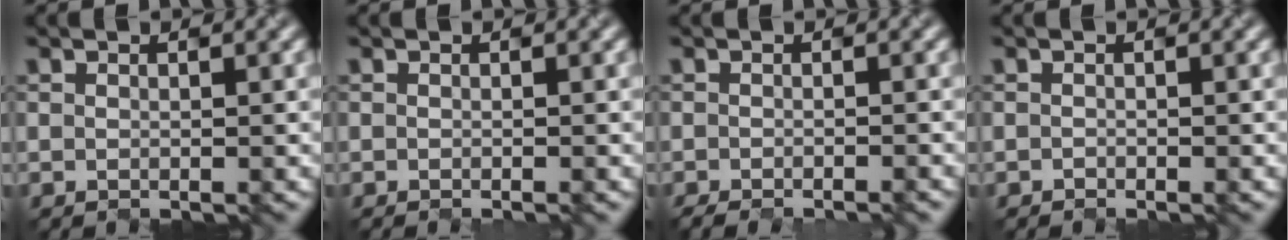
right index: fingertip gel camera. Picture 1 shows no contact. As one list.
[{"total": 0.5, "force": [0.0, 0.3, 0.4], "torque": [0.005, 0.000, -0.011]}, {"total": 1.8, "force": [-1.3, 0.4, 1.3], "torque": [0.003, 0.001, -0.012]}, {"total": 0.5, "force": [-0.5, -0.1, -0.2], "torque": [0.001, 0.004, -0.007]}]